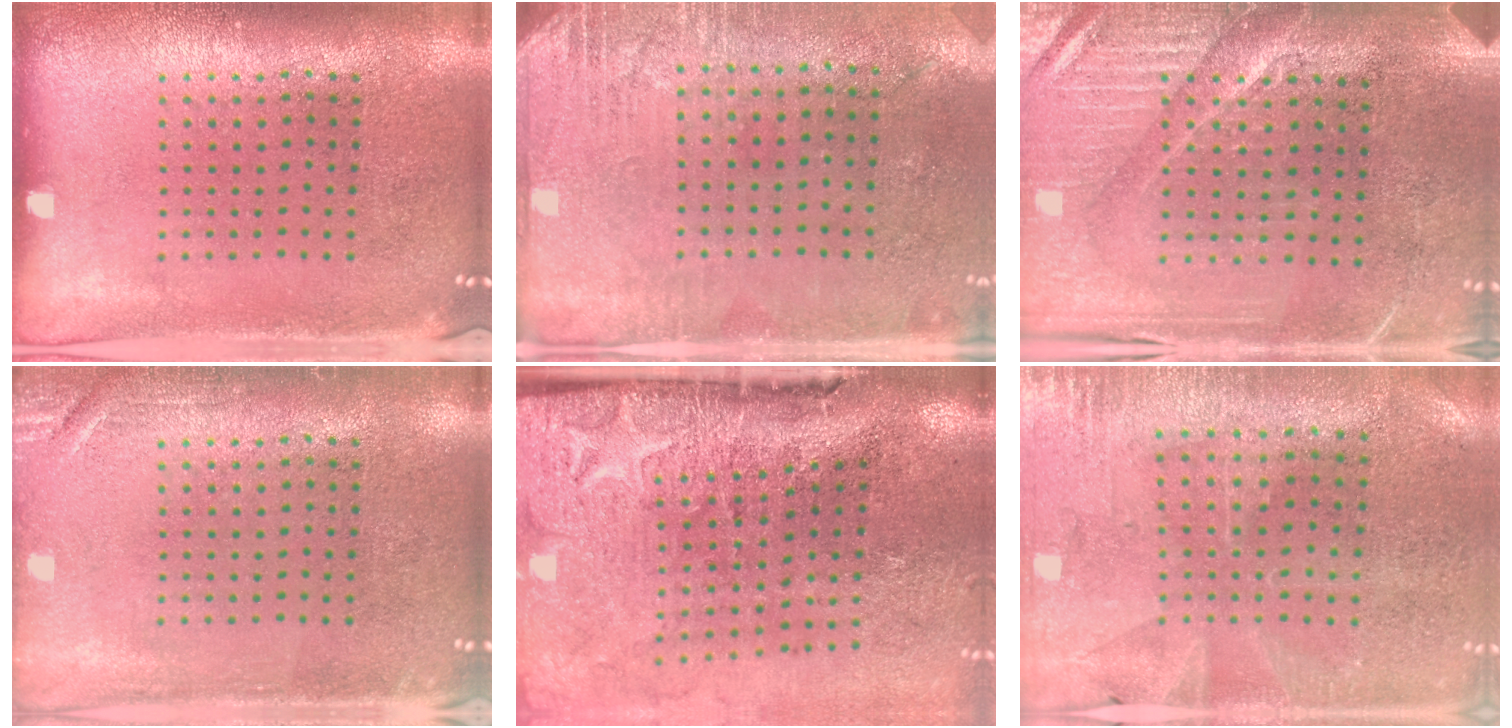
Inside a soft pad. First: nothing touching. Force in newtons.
{"total": 2.8, "press": 2.5, "slide": 1.4}
{"total": 4.0, "press": 3.7, "slide": 1.5}
{"total": 1.7, "press": 1.7, "slide": 0.2}
{"total": 5.0, "press": 3.9, "slide": 3.1}
{"total": 0.5, "press": 0.3, "slide": 0.4}